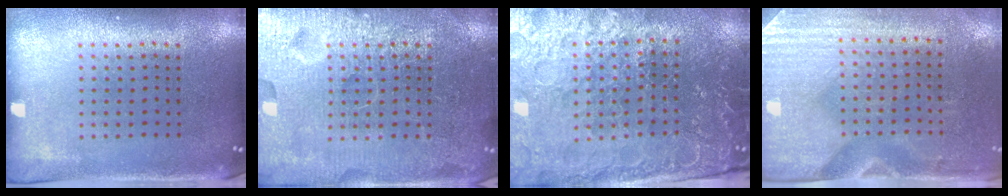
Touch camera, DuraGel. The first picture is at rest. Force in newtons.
{"total": 7.0, "press": 7.0, "slide": 0.9}
{"total": 3.6, "press": 3.6, "slide": 0.4}
{"total": 2.9, "press": 2.5, "slide": 1.5}